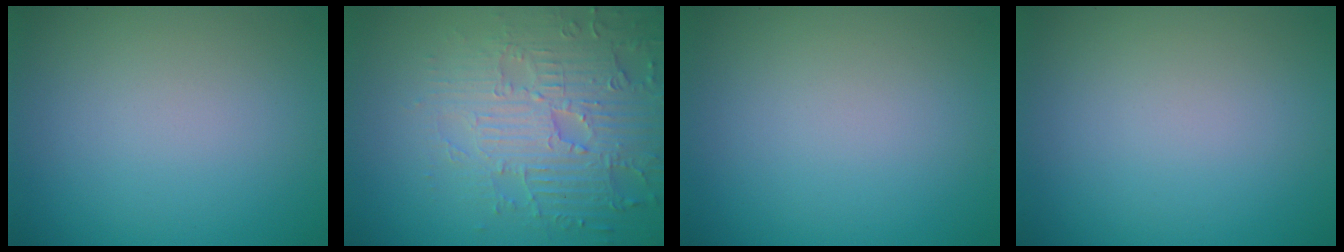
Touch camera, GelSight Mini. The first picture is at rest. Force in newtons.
{"total": 5.6, "press": 5.1, "slide": 2.2}
{"total": 0.0}
{"total": 0.0}